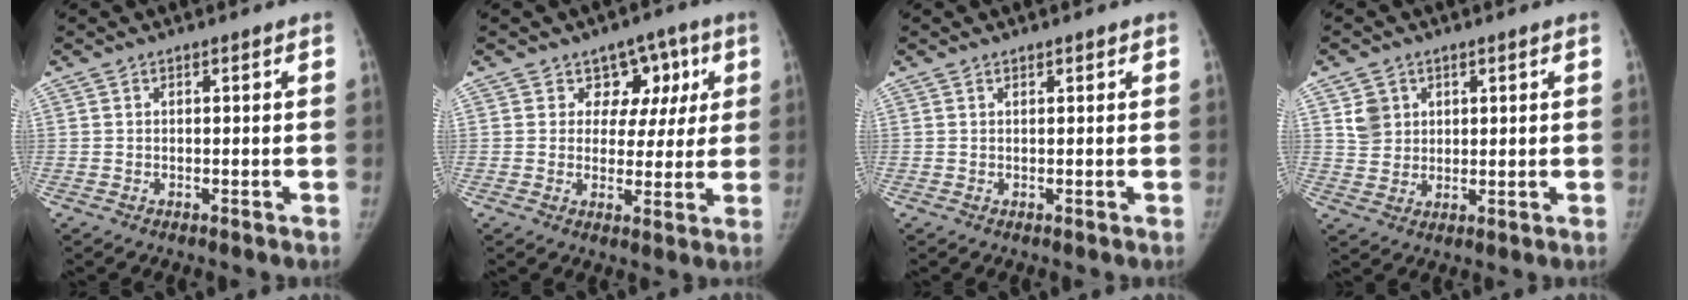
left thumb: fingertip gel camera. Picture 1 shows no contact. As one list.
[{"total": 7.9, "force": [3.5, 6.5, 2.7], "torque": [0.019, -0.005, 0.046]}, {"total": 0.9, "force": [0.6, 0.3, 0.5], "torque": [-0.006, -0.002, 0.009]}, {"total": 5.1, "force": [2.3, 4.3, 1.5], "torque": [-0.005, -0.014, 0.046]}]